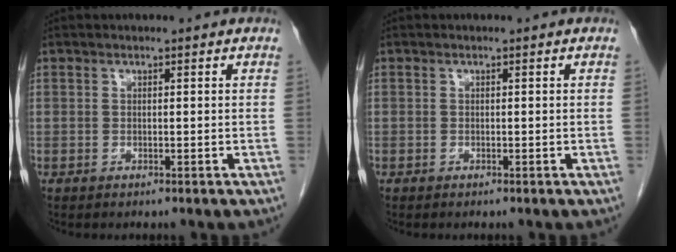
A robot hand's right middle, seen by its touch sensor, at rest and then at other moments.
{"total": 0.0}